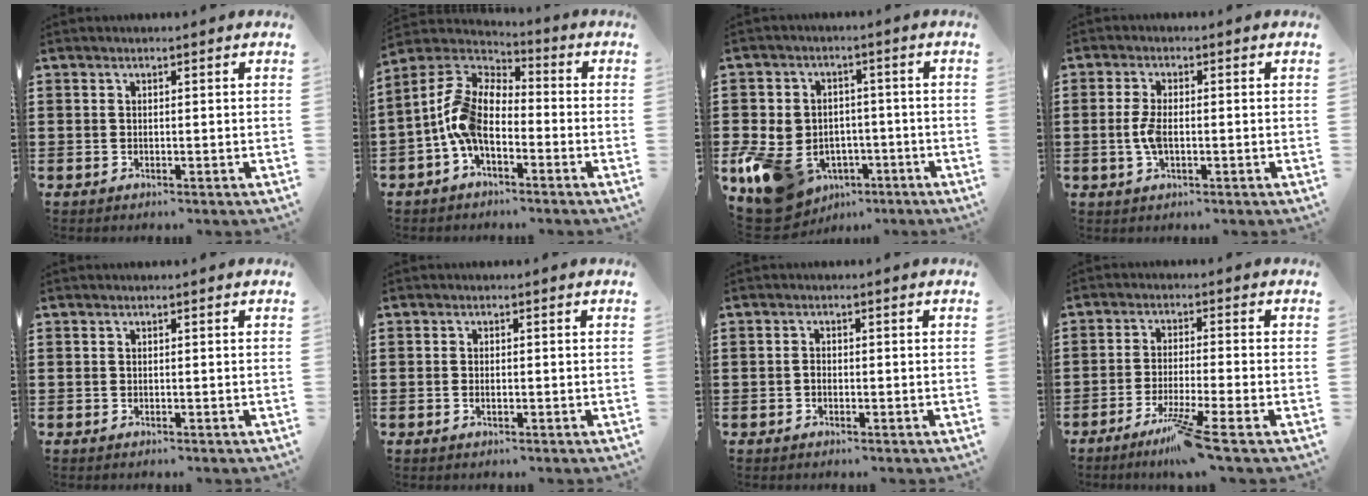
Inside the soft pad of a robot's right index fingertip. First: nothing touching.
{"total": 9.2, "force": [-1.3, 4.8, 7.8], "torque": [-0.194, -0.008, -0.036]}
{"total": 10.2, "force": [-4.4, 7.9, 4.8], "torque": [-0.143, 0.013, -0.080]}
{"total": 3.9, "force": [-0.5, 1.6, 3.6], "torque": [-0.088, -0.006, -0.017]}
{"total": 0.0}
{"total": 1.1, "force": [-0.3, 0.5, 0.9], "torque": [-0.018, -0.001, -0.006]}
{"total": 1.0, "force": [-0.5, 0.6, 0.6], "torque": [-0.013, -0.001, -0.009]}
{"total": 6.3, "force": [-4.3, -0.7, 4.6], "torque": [-0.094, -0.022, -0.080]}